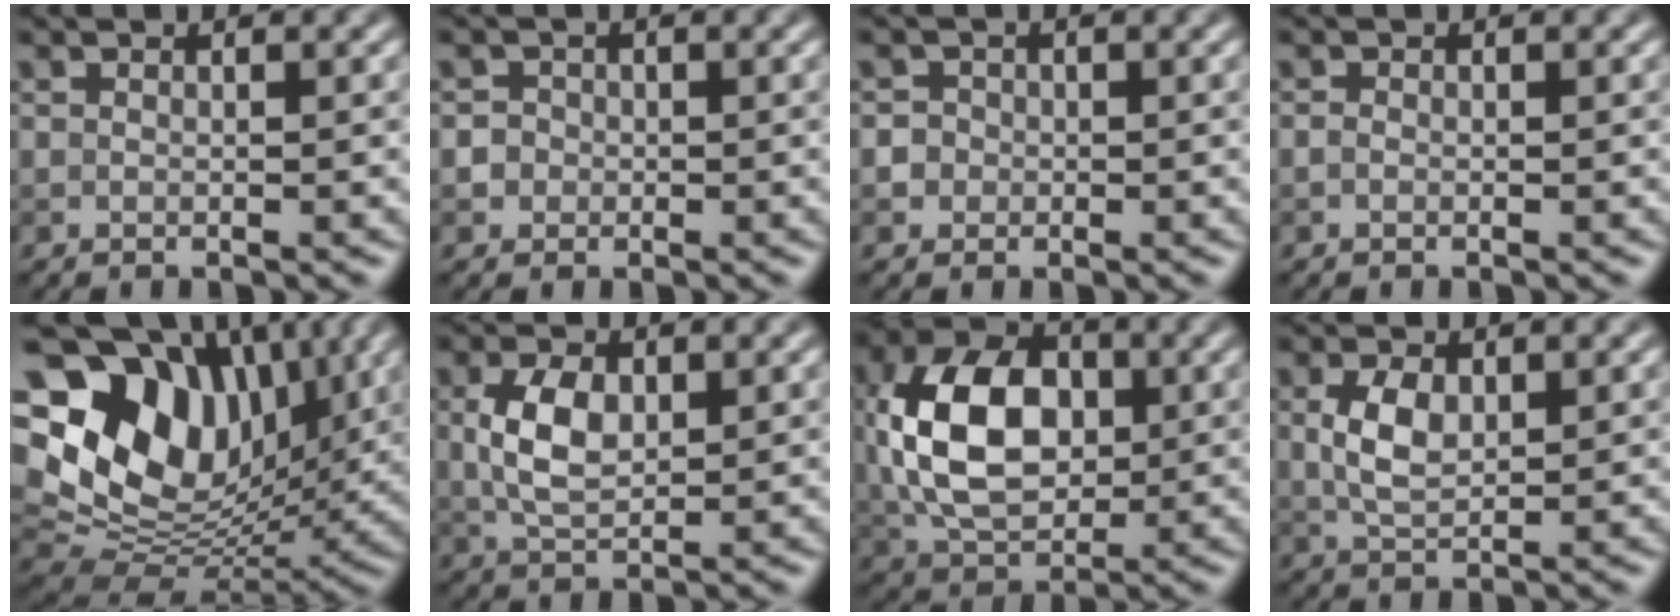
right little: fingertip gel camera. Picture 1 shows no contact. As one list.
[{"total": 2.5, "force": [0.2, 2.3, 0.9], "torque": [0.004, 0.015, -0.011]}, {"total": 2.6, "force": [0.2, 2.4, 0.9], "torque": [0.005, 0.019, -0.013]}, {"total": 0.6, "force": [-0.2, 0.5, 0.3], "torque": [-0.005, -0.001, -0.004]}, {"total": 15.3, "force": [5.1, 10.8, 9.6], "torque": [-0.198, 0.014, 0.102]}, {"total": 4.4, "force": [0.6, 2.6, 3.5], "torque": [-0.081, 0.003, 0.014]}, {"total": 10.3, "force": [0.6, 6.8, 7.7], "torque": [-0.156, 0.011, 0.003]}, {"total": 3.4, "force": [0.6, 1.9, 2.7], "torque": [-0.063, 0.001, 0.015]}]